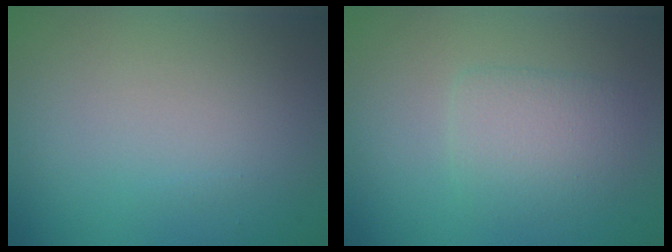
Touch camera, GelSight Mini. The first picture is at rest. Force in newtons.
{"total": 2.6, "press": 2.6, "slide": 0.2}